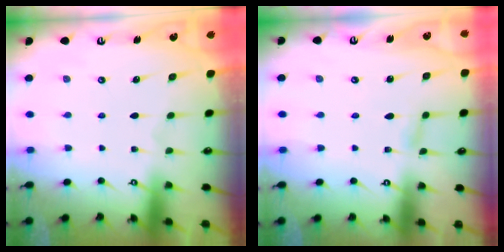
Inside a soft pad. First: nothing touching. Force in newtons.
{"total": 2.9, "press": 2.9, "slide": 0.4}